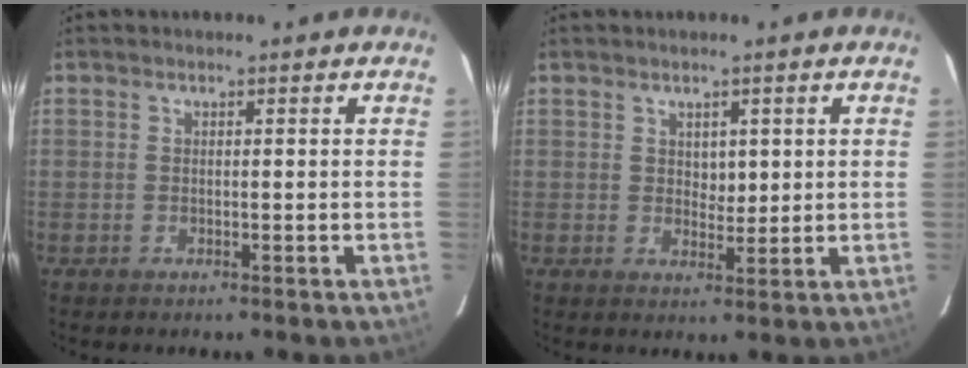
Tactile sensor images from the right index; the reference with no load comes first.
{"total": 2.8, "force": [0.9, 1.7, 1.9], "torque": [-0.026, 0.000, 0.017]}